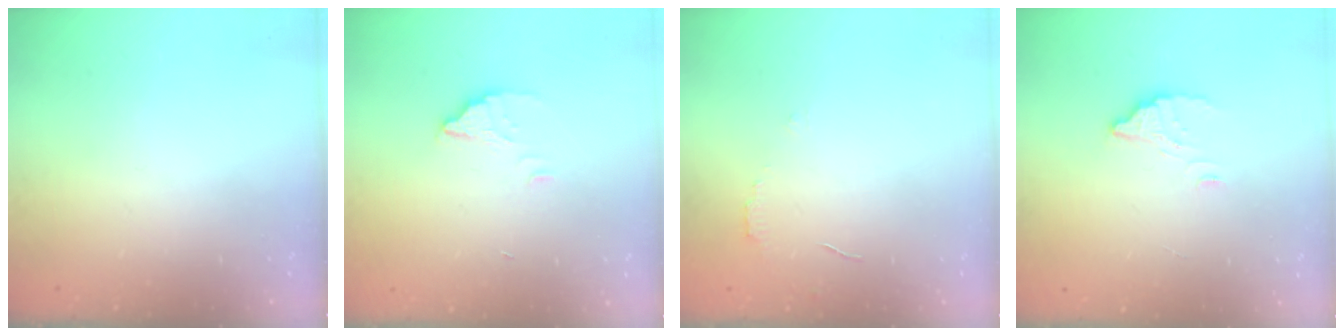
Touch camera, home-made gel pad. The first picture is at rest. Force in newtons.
{"total": 1.8, "press": 1.8, "slide": 0.1}
{"total": 2.9, "press": 2.9, "slide": 0.2}
{"total": 2.8, "press": 2.8, "slide": 0.3}